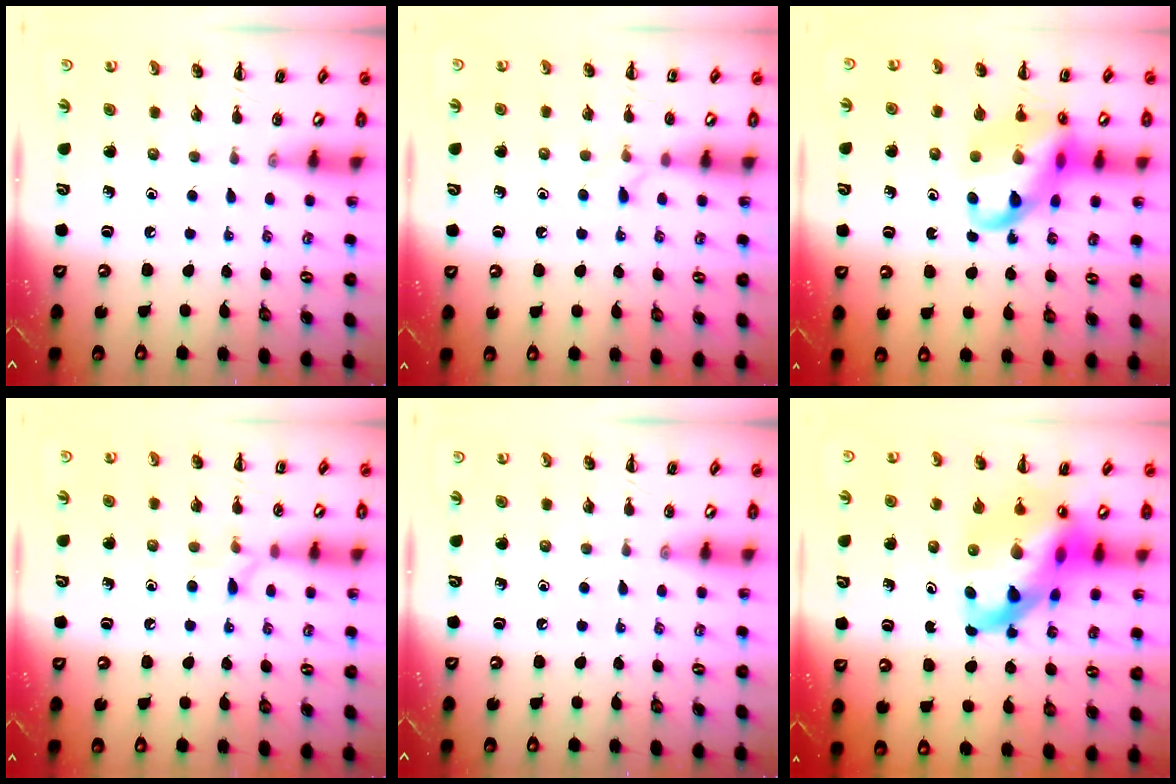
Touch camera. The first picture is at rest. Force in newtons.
{"total": 5.0, "press": 4.8, "slide": 1.6}
{"total": 15.5, "press": 15.2, "slide": 3.1}
{"total": 6.3, "press": 6.1, "slide": 1.5}
{"total": 0.0}
{"total": 18.7, "press": 18.0, "slide": 4.9}